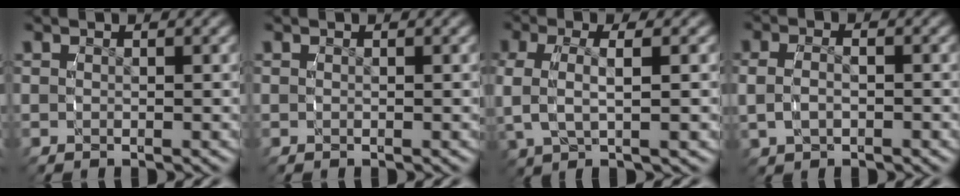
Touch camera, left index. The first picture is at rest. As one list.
[{"total": 0.0}, {"total": 4.1, "force": [0.8, 1.6, 3.7], "torque": [-0.090, -0.003, 0.019]}, {"total": 2.5, "force": [-0.4, 1.6, 1.9], "torque": [-0.043, -0.010, 0.003]}]